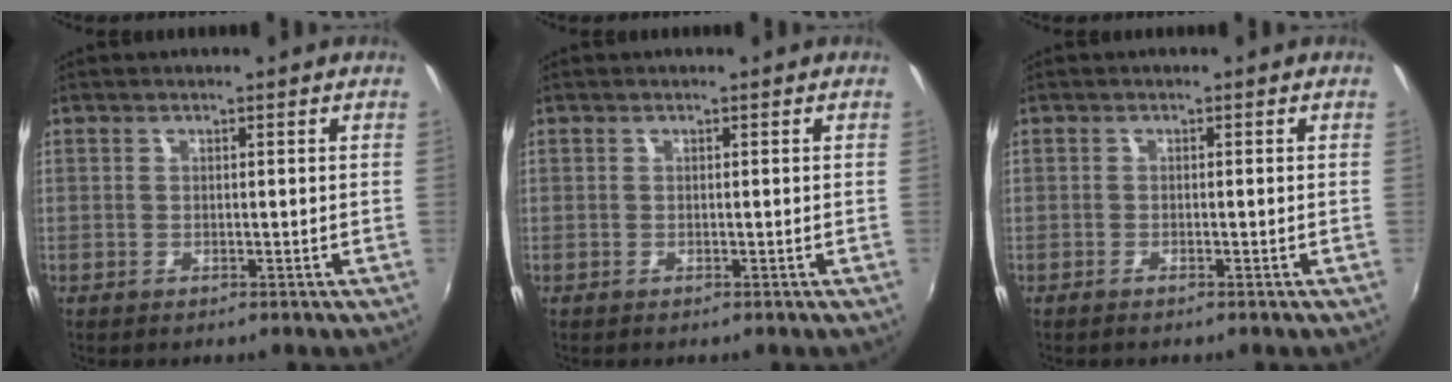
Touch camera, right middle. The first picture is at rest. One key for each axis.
{"total": 0.0}
{"total": 0.9, "fx": -0.7, "fy": 0.0, "fz": 0.5, "tx": -0.009, "ty": -0.003, "tz": -0.016}